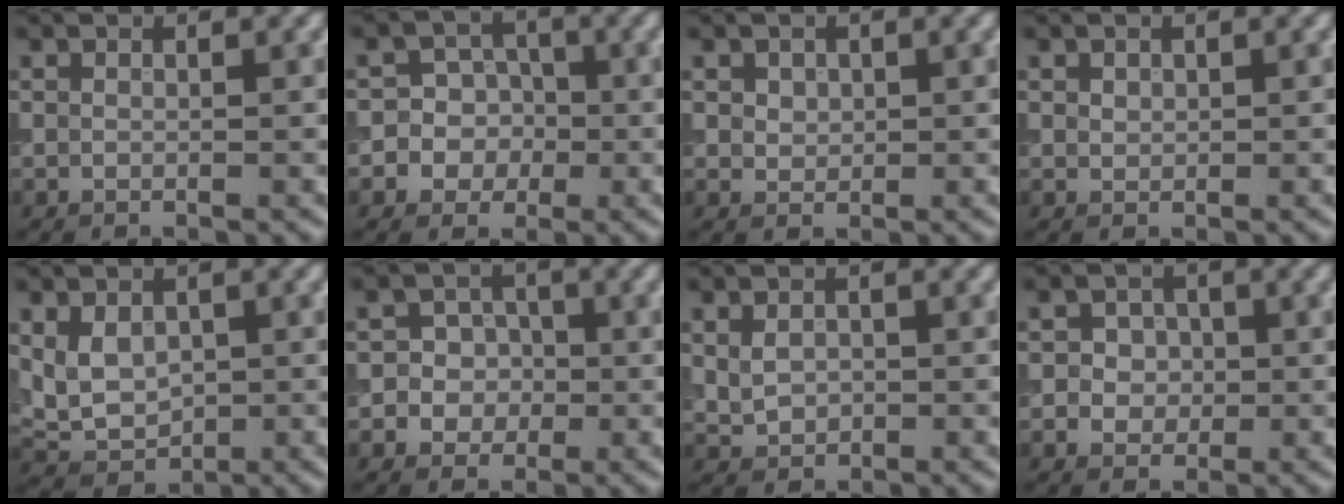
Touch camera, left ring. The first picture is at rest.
{"total": 5.1, "force": [-1.3, 4.9, 0.9], "torque": [0.007, 0.018, -0.051]}
{"total": 1.2, "force": [0.4, 1.0, 0.5], "torque": [-0.011, -0.001, 0.009]}
{"total": 0.6, "force": [0.2, 0.5, 0.3], "torque": [-0.006, -0.002, 0.005]}
{"total": 3.7, "force": [0.2, 2.8, 2.5], "torque": [-0.047, -0.004, 0.006]}
{"total": 3.3, "force": [-0.5, 3.1, 0.9], "torque": [0.007, 0.013, -0.025]}
{"total": 2.0, "force": [-0.1, 1.6, 1.3], "torque": [-0.026, -0.001, -0.001]}
{"total": 2.7, "force": [0.0, 2.4, 1.3], "torque": [-0.010, 0.004, -0.012]}